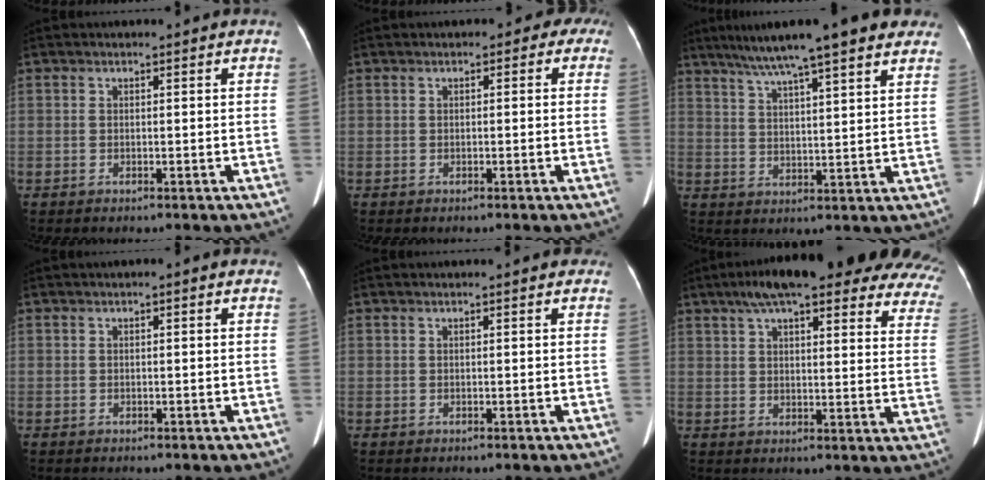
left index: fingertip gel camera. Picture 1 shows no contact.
{"total": 2.4, "force": [1.0, 1.5, 1.6], "torque": [-0.004, 0.012, 0.003]}
{"total": 17.4, "force": [13.6, 2.0, 10.7], "torque": [-0.171, 0.036, 0.188]}
{"total": 0.6, "force": [0.2, 0.3, 0.5], "torque": [-0.005, 0.013, 0.001]}
{"total": 2.4, "force": [1.9, 0.5, 1.3], "torque": [-0.014, 0.021, 0.018]}
{"total": 29.9, "force": [23.2, 5.7, 18.0], "torque": [-0.199, 0.007, 0.271]}